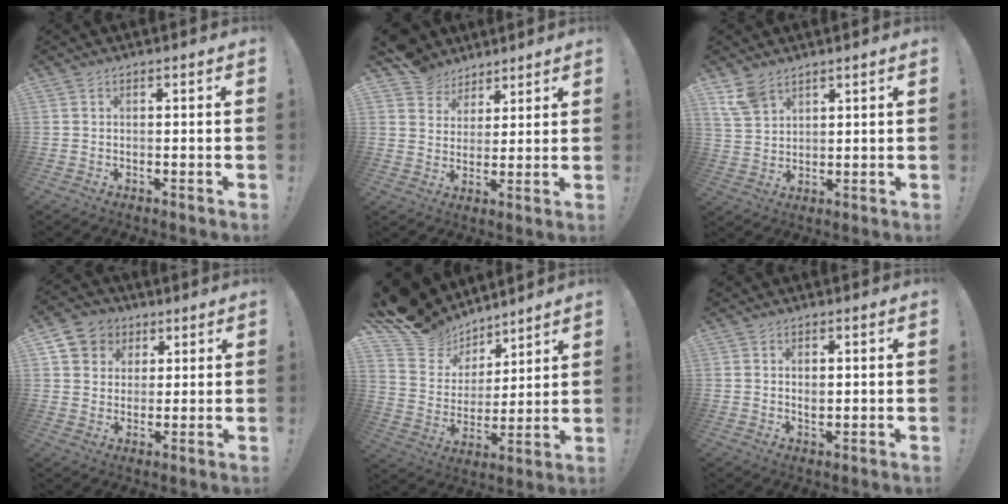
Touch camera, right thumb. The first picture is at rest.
{"total": 7.9, "force": [5.8, 5.4, 0.6], "torque": [-0.015, -0.044, 0.115]}
{"total": 7.0, "force": [5.0, 3.8, 3.2], "torque": [-0.065, -0.016, 0.100]}
{"total": 8.4, "force": [3.2, 7.5, 2.3], "torque": [-0.032, -0.013, 0.067]}
{"total": 12.8, "force": [9.6, 8.2, 2.1], "torque": [-0.053, -0.081, 0.187]}
{"total": 2.2, "force": [0.3, 1.4, 1.7], "torque": [-0.019, -0.002, 0.002]}